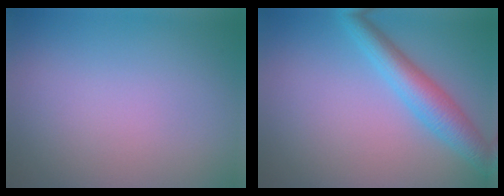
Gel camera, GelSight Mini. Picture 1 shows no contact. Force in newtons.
{"total": 4.3, "press": 4.3, "slide": 0.2}